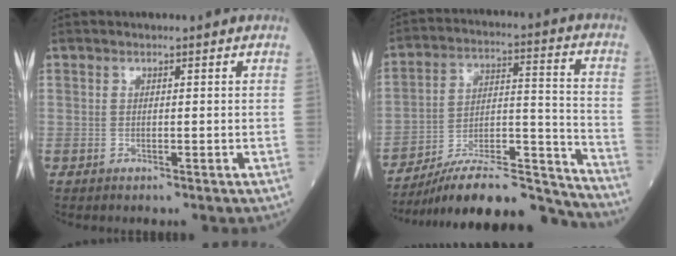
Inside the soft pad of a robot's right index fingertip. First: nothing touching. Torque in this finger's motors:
{"motor_torque": [-0.09, -0.66, 0.27, 0.07]}